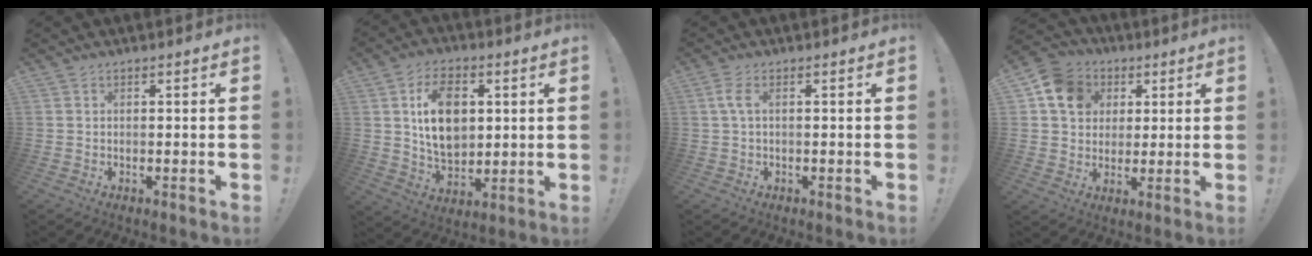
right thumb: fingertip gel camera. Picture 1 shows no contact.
{"total": 14.3, "force": [3.6, 9.8, 9.8], "torque": [-0.143, -0.007, 0.063]}
{"total": 3.0, "force": [0.4, 0.8, 2.9], "torque": [-0.055, 0.004, 0.009]}
{"total": 11.9, "force": [4.1, 10.1, 4.7], "torque": [-0.066, -0.010, 0.085]}